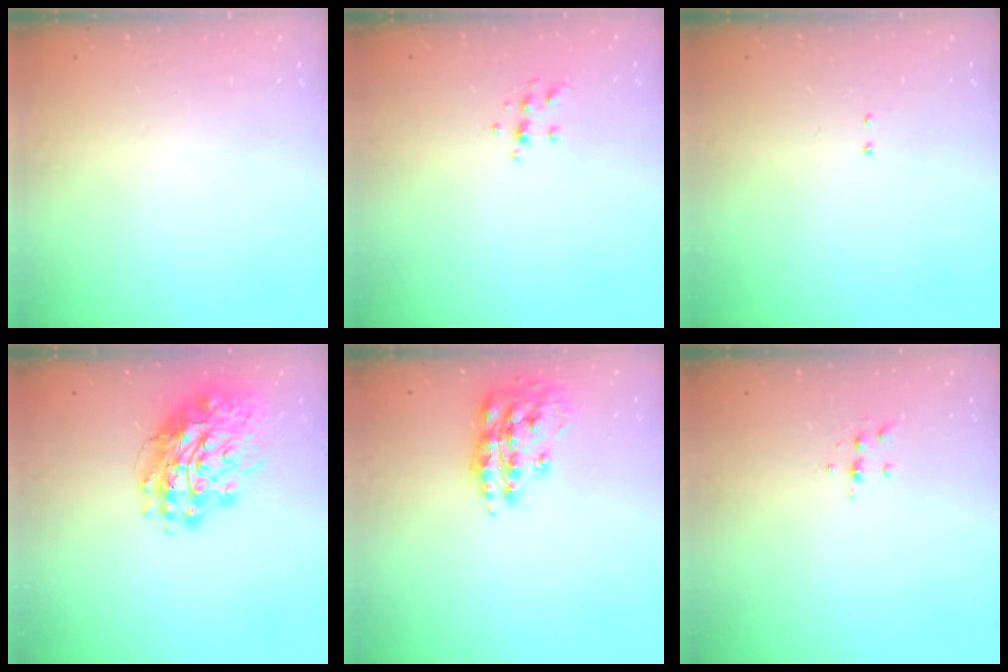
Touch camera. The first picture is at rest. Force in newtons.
{"total": 6.2, "press": 6.2, "slide": 0.8}
{"total": 2.1, "press": 2.0, "slide": 0.6}
{"total": 16.2, "press": 16.1, "slide": 2.1}
{"total": 17.4, "press": 17.4, "slide": 1.4}
{"total": 4.4, "press": 4.4, "slide": 0.7}